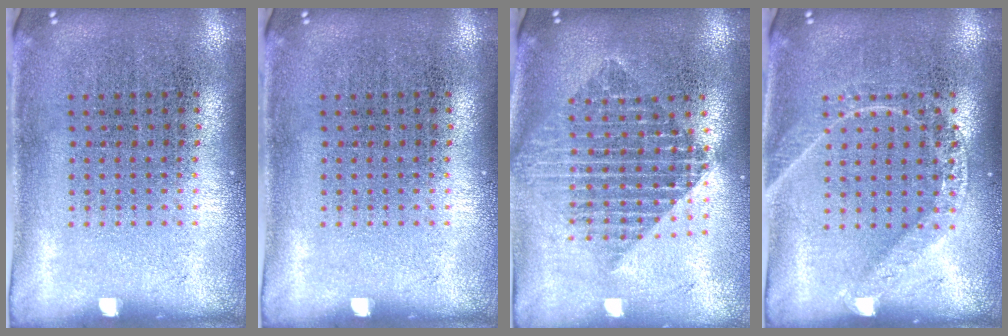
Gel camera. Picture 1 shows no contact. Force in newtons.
{"total": 0.0}
{"total": 2.0, "press": 1.6, "slide": 1.1}
{"total": 1.8, "press": 1.8, "slide": 0.3}